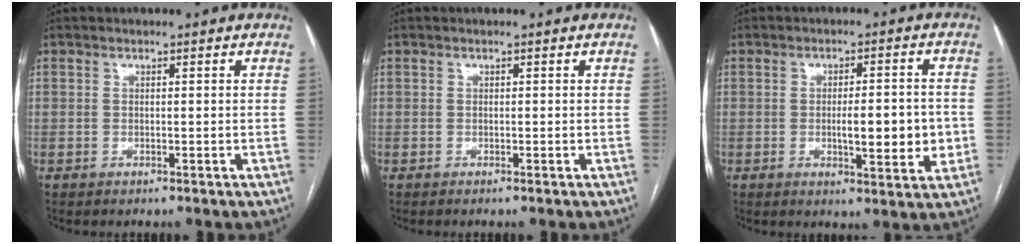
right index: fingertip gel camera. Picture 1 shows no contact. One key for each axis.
{"total": 0.0}
{"total": 7.8, "fx": -1.1, "fy": 1.7, "fz": 7.6, "tx": -0.113, "ty": -0.002, "tz": -0.013}